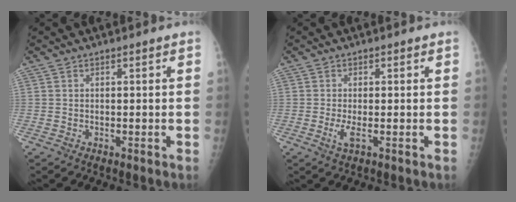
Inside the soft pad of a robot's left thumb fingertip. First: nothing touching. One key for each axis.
{"total": 2.5, "fx": -0.6, "fy": 0.7, "fz": 2.3, "tx": -0.055, "ty": -0.007, "tz": -0.015}